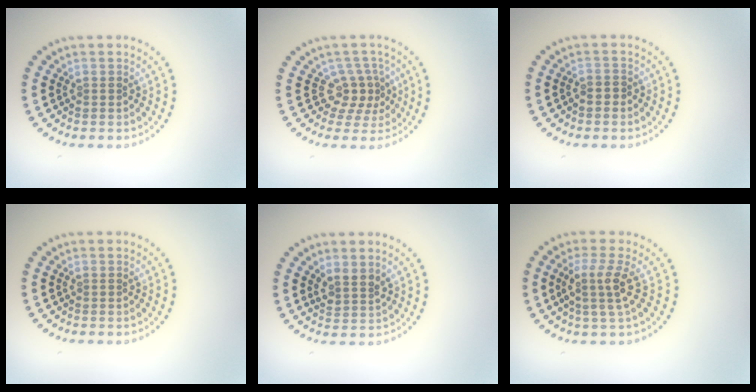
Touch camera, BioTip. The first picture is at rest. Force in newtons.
{"total": 2.7, "press": 1.9, "slide": 1.9}
{"total": 0.8, "press": 0.5, "slide": 0.6}
{"total": 0.0}
{"total": 1.7, "press": 1.3, "slide": 1.2}
{"total": 2.8, "press": 2.2, "slide": 1.8}